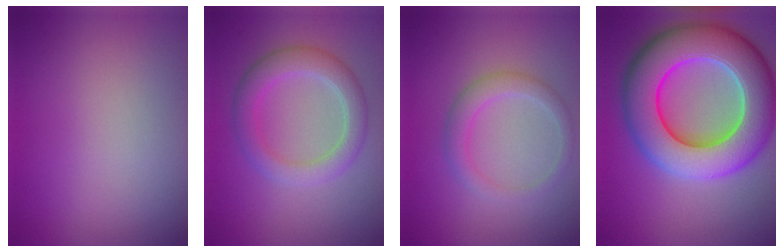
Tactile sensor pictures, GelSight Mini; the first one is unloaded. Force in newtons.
{"total": 3.8, "press": 3.8, "slide": 0.2}
{"total": 2.4, "press": 2.4, "slide": 0.1}
{"total": 13.2, "press": 13.1, "slide": 2.1}